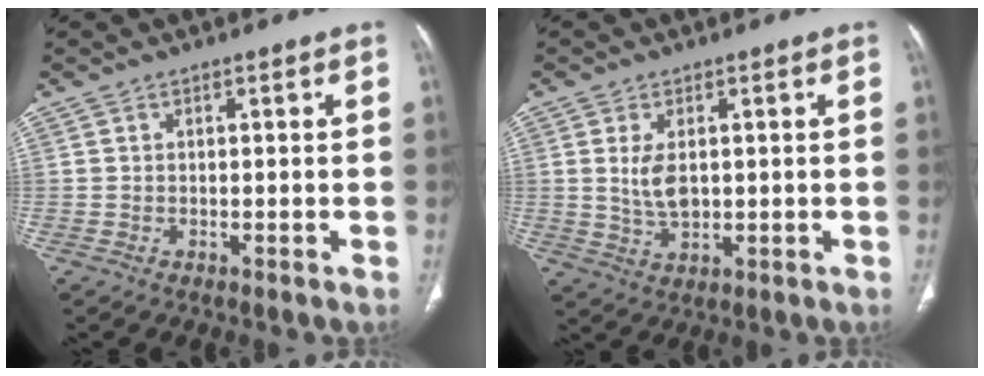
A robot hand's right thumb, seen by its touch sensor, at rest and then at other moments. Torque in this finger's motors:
{"motor_torque": [-0.36, 0.26, -0.21, 0.18, -0.04]}